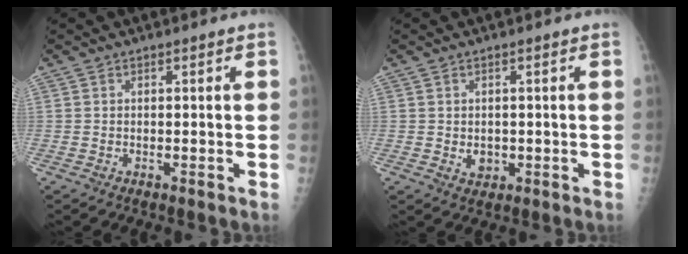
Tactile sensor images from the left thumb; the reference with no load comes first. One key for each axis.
{"total": 2.4, "fx": -0.2, "fy": 1.9, "fz": 1.4, "tx": -0.012, "ty": -0.001, "tz": 0.004}